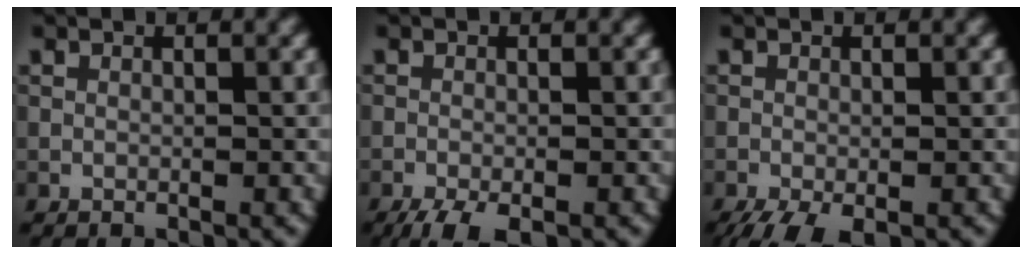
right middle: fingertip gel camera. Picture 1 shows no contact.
{"total": 3.4, "force": [-2.5, 0.9, 2.1], "torque": [-0.037, -0.006, -0.045]}
{"total": 3.6, "force": [-2.5, 1.0, 2.4], "torque": [-0.042, -0.010, -0.044]}